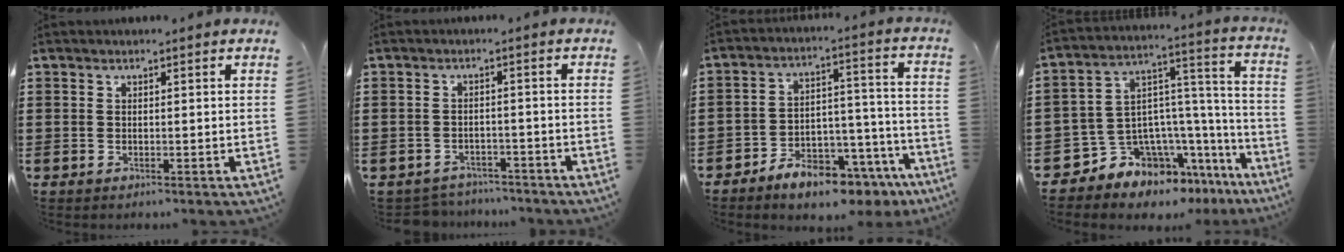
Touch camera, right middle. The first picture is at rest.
{"total": 2.8, "force": [-2.8, 0.4, -0.3], "torque": [-0.005, -0.002, -0.062]}
{"total": 7.7, "force": [-7.0, 2.2, 2.4], "torque": [-0.038, 0.027, -0.129]}
{"total": 8.6, "force": [-7.1, 4.6, 1.4], "torque": [-0.059, -0.013, -0.136]}